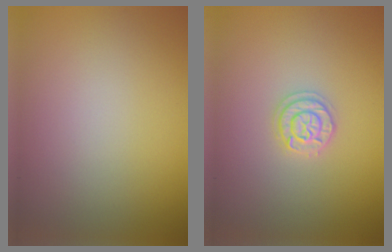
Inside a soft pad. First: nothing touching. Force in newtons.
{"total": 1.9, "press": 1.8, "slide": 0.3}